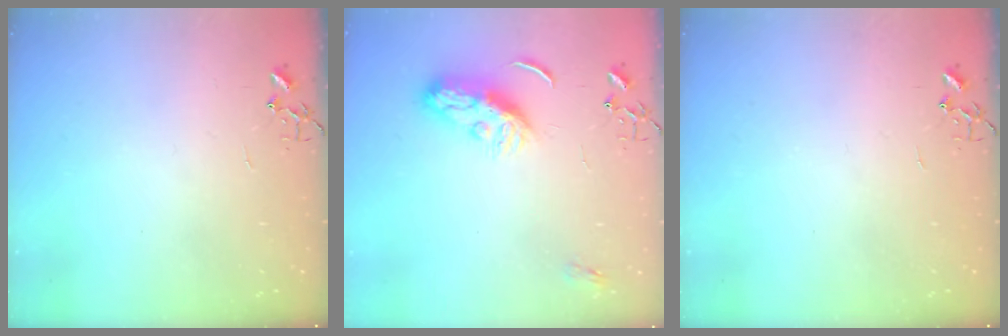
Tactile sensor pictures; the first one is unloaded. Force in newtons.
{"total": 8.8, "press": 8.8, "slide": 0.5}
{"total": 0.0}